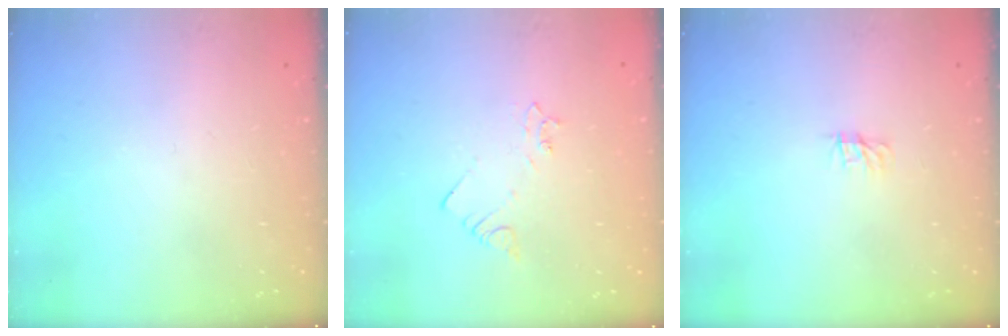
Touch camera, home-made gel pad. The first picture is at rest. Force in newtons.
{"total": 2.5, "press": 2.5, "slide": 0.3}
{"total": 0.0}